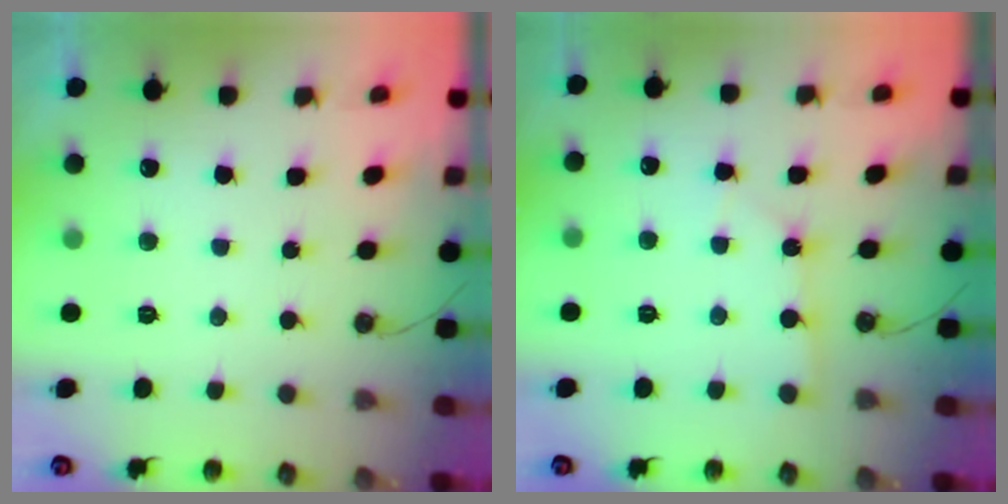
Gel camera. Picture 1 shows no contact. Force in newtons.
{"total": 1.9, "press": 1.9, "slide": 0.2}